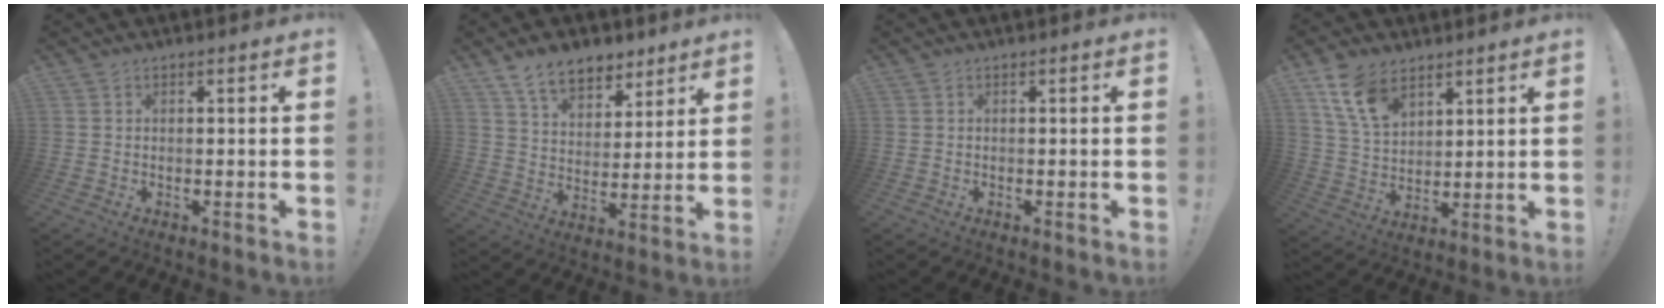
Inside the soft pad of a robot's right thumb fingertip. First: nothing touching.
{"total": 12.0, "force": [8.5, 6.9, 4.9], "torque": [-0.077, -0.053, 0.161]}
{"total": 0.0}
{"total": 11.7, "force": [7.2, 6.8, 6.3], "torque": [-0.120, -0.026, 0.142]}